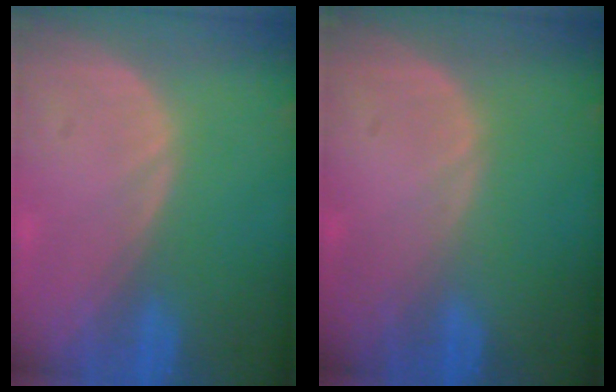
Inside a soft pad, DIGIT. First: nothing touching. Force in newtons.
{"total": 0.0}